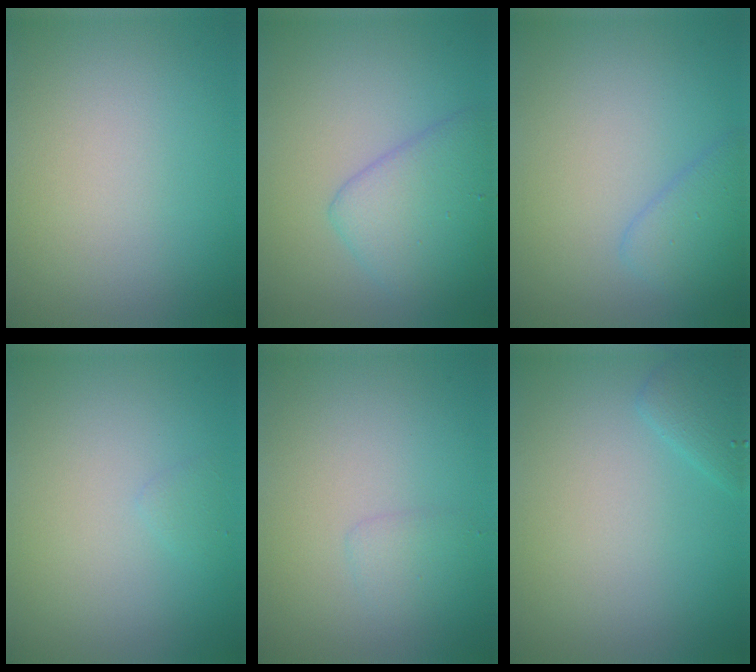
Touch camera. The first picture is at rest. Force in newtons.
{"total": 3.1, "press": 3.1, "slide": 0.1}
{"total": 2.4, "press": 2.4, "slide": 0.1}
{"total": 0.6, "press": 0.6, "slide": 0.1}
{"total": 1.1, "press": 1.1, "slide": 0.1}
{"total": 1.6, "press": 1.6, "slide": 0.1}